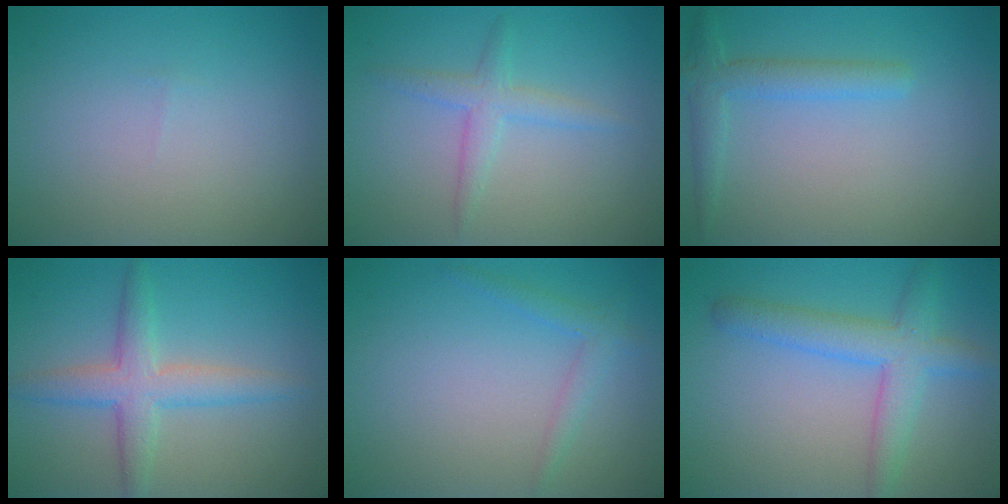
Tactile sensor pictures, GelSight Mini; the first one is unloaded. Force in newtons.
{"total": 2.2, "press": 2.2, "slide": 0.2}
{"total": 2.6, "press": 2.6, "slide": 0.2}
{"total": 4.0, "press": 4.0, "slide": 0.1}
{"total": 1.6, "press": 1.6, "slide": 0.1}
{"total": 4.6, "press": 4.6, "slide": 0.1}